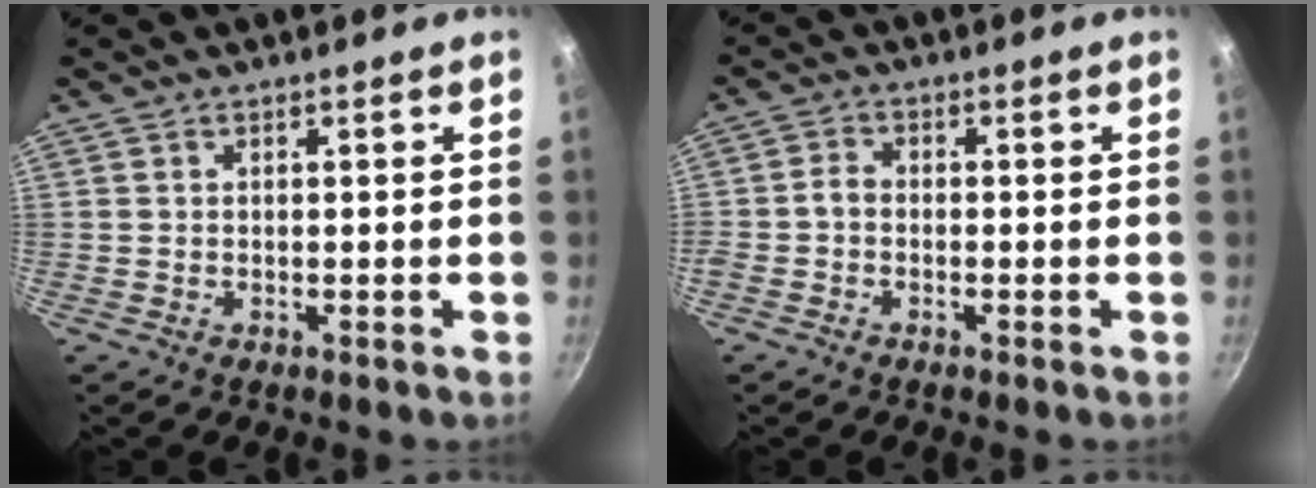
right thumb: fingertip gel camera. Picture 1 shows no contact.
{"total": 2.3, "force": [-0.9, 1.7, 1.3], "torque": [-0.027, 0.016, -0.026]}